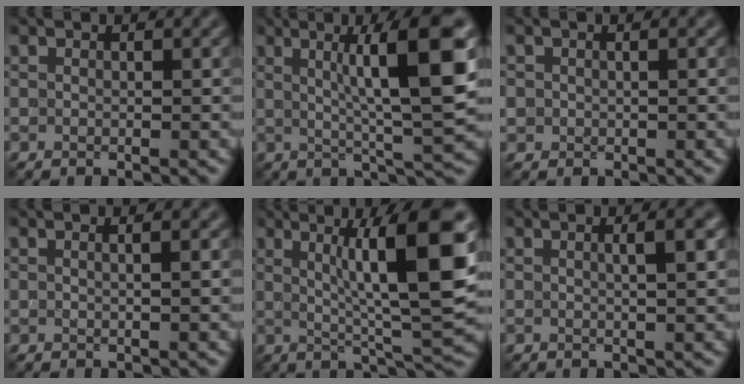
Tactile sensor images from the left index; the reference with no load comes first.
{"total": 9.2, "force": [2.2, 1.3, 8.9], "torque": [-0.110, 0.002, 0.036]}
{"total": 1.2, "force": [0.1, 1.1, 0.6], "torque": [-0.006, 0.000, 0.005]}
{"total": 1.4, "force": [0.4, 0.5, 1.2], "torque": [-0.009, 0.000, -0.005]}
{"total": 10.1, "force": [2.6, 1.6, 9.6], "torque": [-0.121, -0.002, 0.043]}
{"total": 2.6, "force": [0.7, 0.7, 2.5], "torque": [-0.019, 0.008, -0.001]}